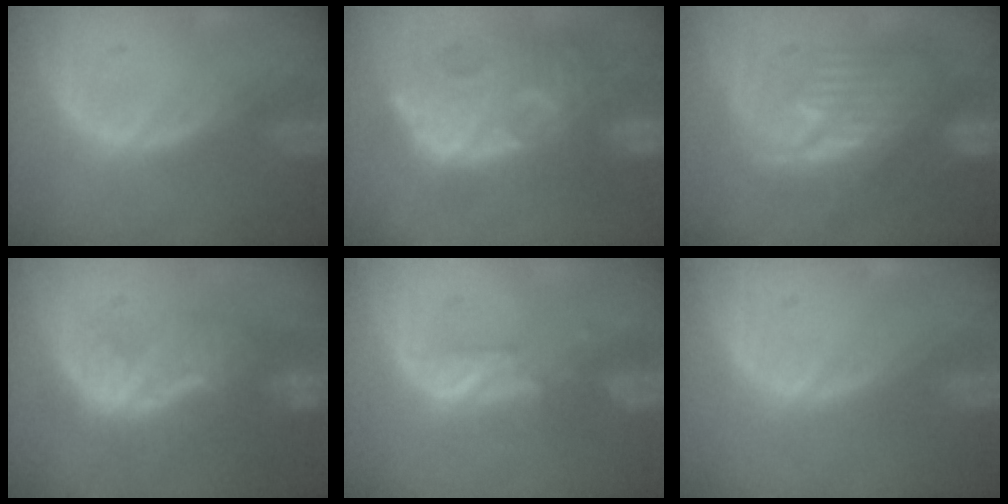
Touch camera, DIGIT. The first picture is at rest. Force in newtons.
{"total": 13.1, "press": 12.3, "slide": 4.4}
{"total": 9.4, "press": 9.4, "slide": 0.6}
{"total": 8.3, "press": 7.9, "slide": 2.5}
{"total": 3.4, "press": 3.3, "slide": 0.7}
{"total": 0.0}